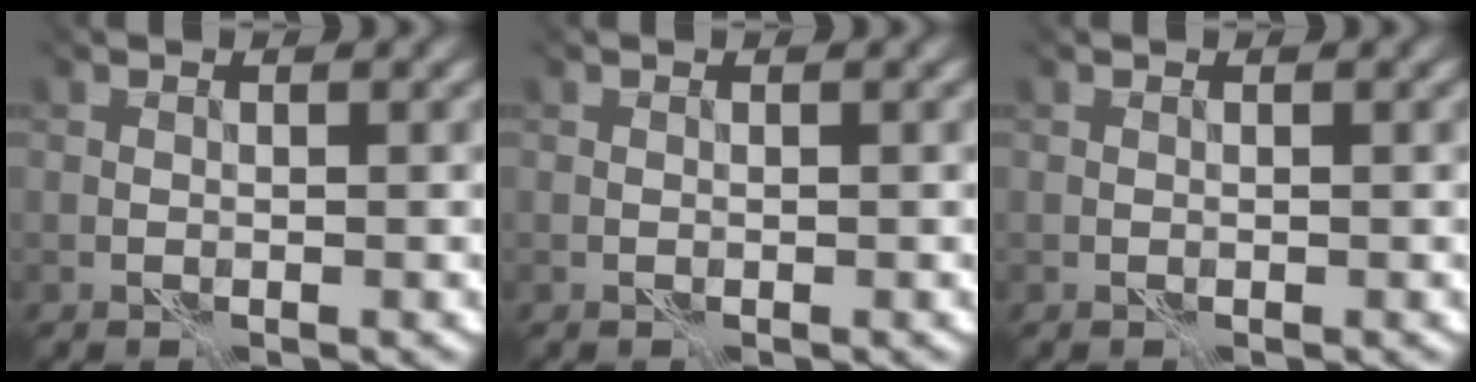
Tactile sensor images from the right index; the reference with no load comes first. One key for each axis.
{"total": 0.0}
{"total": 0.0}